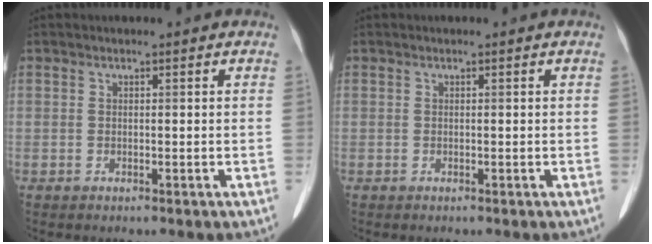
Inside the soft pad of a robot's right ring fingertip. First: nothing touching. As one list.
[{"total": 0.0}]